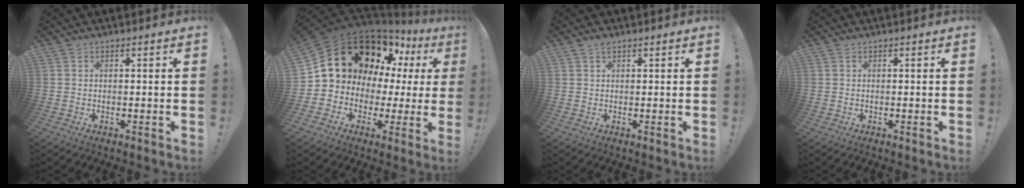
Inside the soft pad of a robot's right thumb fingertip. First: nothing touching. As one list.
[{"total": 19.2, "force": [9.0, 13.7, 9.9], "torque": [-0.152, -0.049, 0.193]}, {"total": 1.5, "force": [1.0, 0.6, 0.9], "torque": [-0.019, 0.001, 0.019]}, {"total": 0.0}]